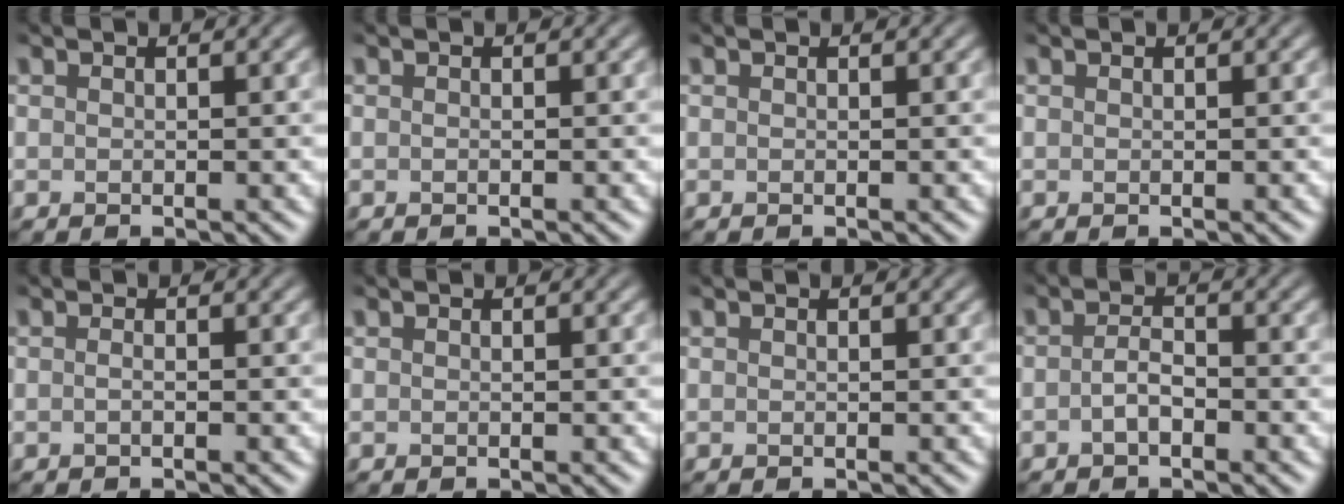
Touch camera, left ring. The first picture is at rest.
{"total": 0.0}
{"total": 0.0}
{"total": 0.0}
{"total": 0.6, "force": [-0.3, 0.0, 0.5], "torque": [-0.016, 0.001, -0.005]}
{"total": 0.0}
{"total": 0.0}
{"total": 1.6, "force": [-0.9, 0.5, 1.3], "torque": [-0.030, 0.004, -0.020]}